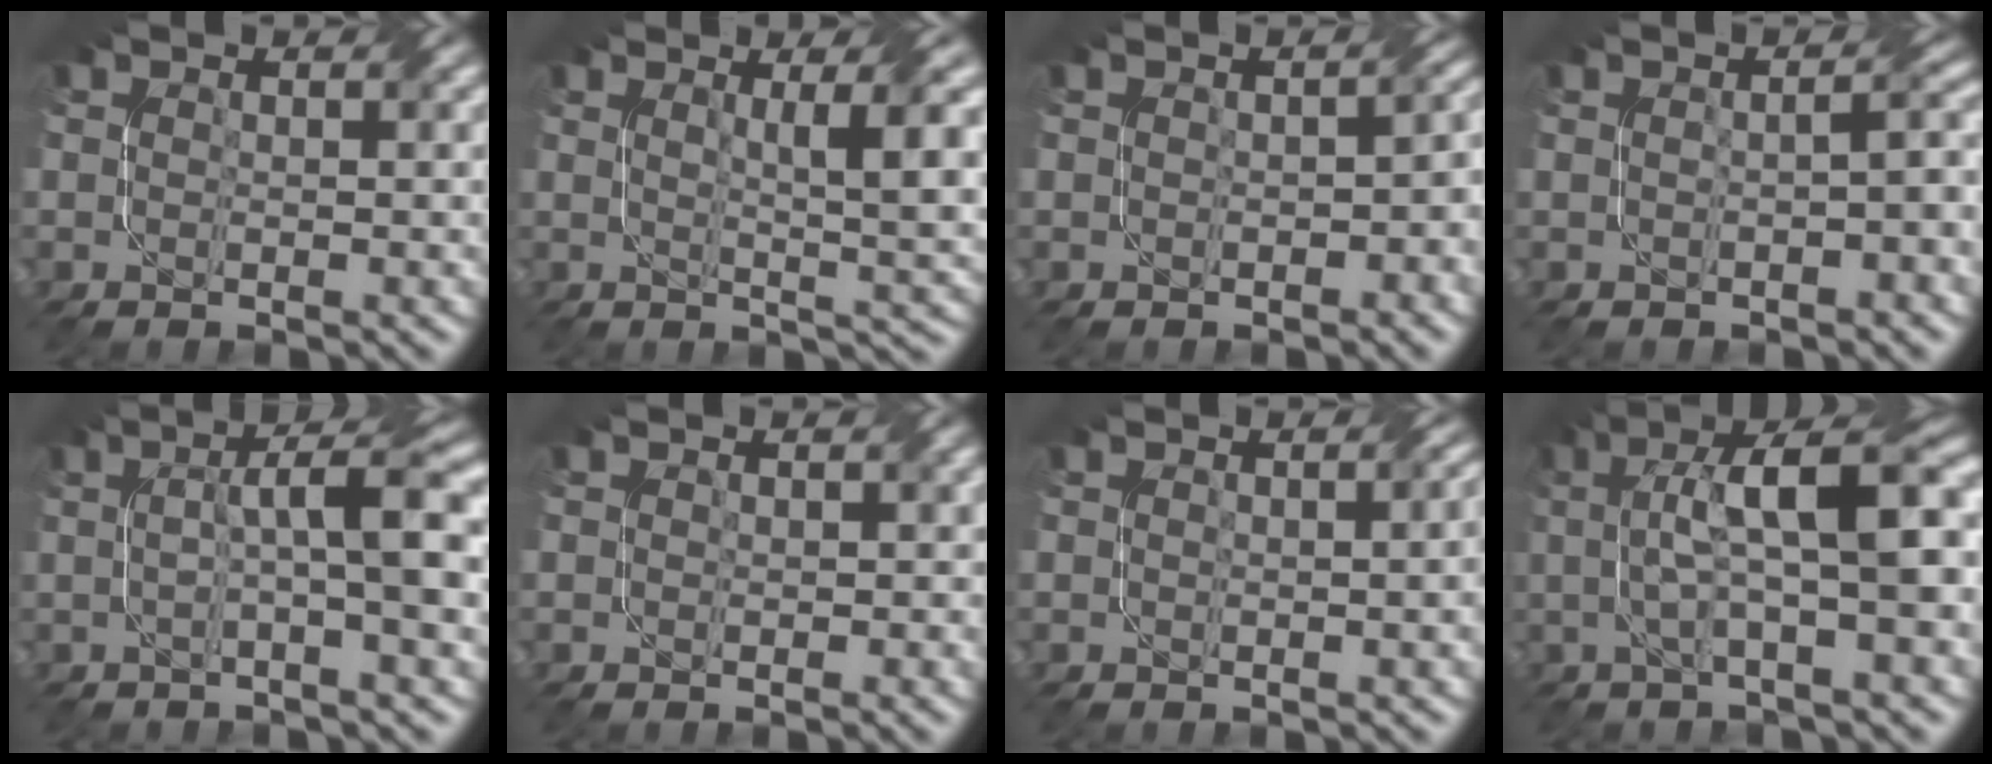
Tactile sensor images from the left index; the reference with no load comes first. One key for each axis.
{"total": 5.7, "fx": 1.5, "fy": 1.2, "fz": 5.4, "tx": -0.069, "ty": -0.004, "tz": 0.024}
{"total": 3.0, "fx": -0.5, "fy": 1.6, "fz": 2.5, "tx": -0.023, "ty": -0.001, "tz": -0.001}
{"total": 2.9, "fx": -0.3, "fy": 0.7, "fz": 2.8, "tx": -0.034, "ty": 0.013, "tz": -0.003}
{"total": 6.7, "fx": 0.7, "fy": 1.1, "fz": 6.6, "tx": -0.096, "ty": 0.018, "tz": 0.005}
{"total": 0.8, "fx": 0.2, "fy": 0.7, "fz": 0.3, "tx": -0.003, "ty": -0.003, "tz": 0.002}
{"total": 2.9, "fx": 0.0, "fy": 1.2, "fz": 2.7, "tx": -0.028, "ty": 0.007, "tz": 0.007}
{"total": 9.7, "fx": 1.2, "fy": 2.3, "fz": 9.3, "tx": -0.145, "ty": 0.022, "tz": 0.013}